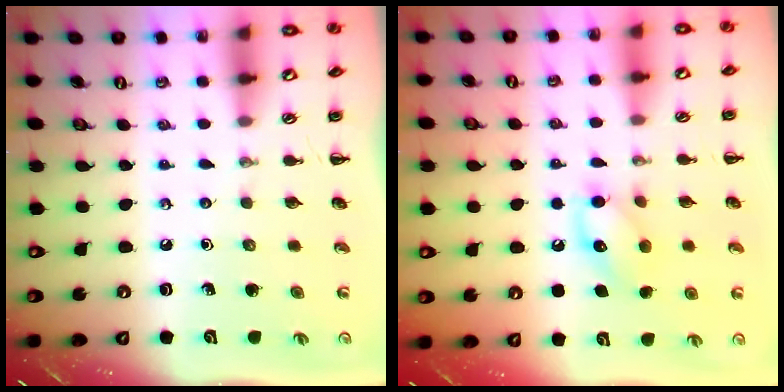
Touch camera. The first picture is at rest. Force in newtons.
{"total": 11.3, "press": 11.2, "slide": 1.0}